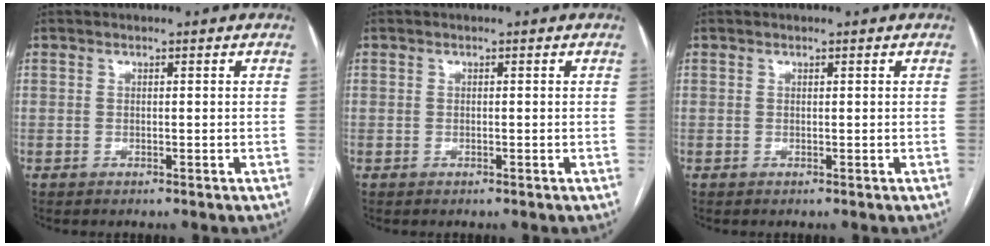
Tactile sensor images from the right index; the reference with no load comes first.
{"total": 0.0}
{"total": 0.0}